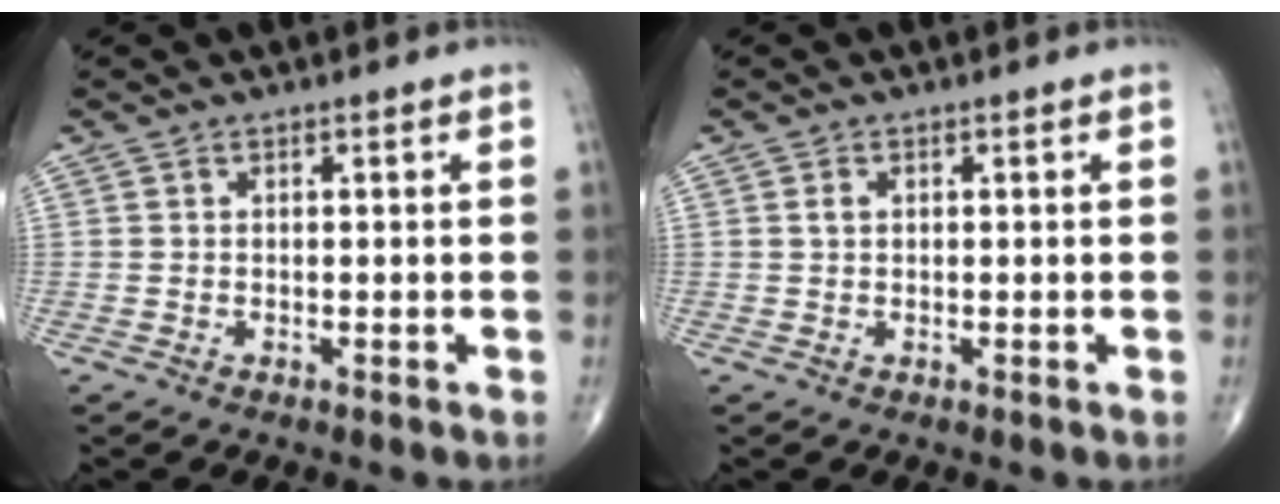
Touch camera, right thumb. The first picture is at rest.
{"total": 1.1, "force": [0.3, 0.7, 0.7], "torque": [-0.015, 0.004, 0.006]}